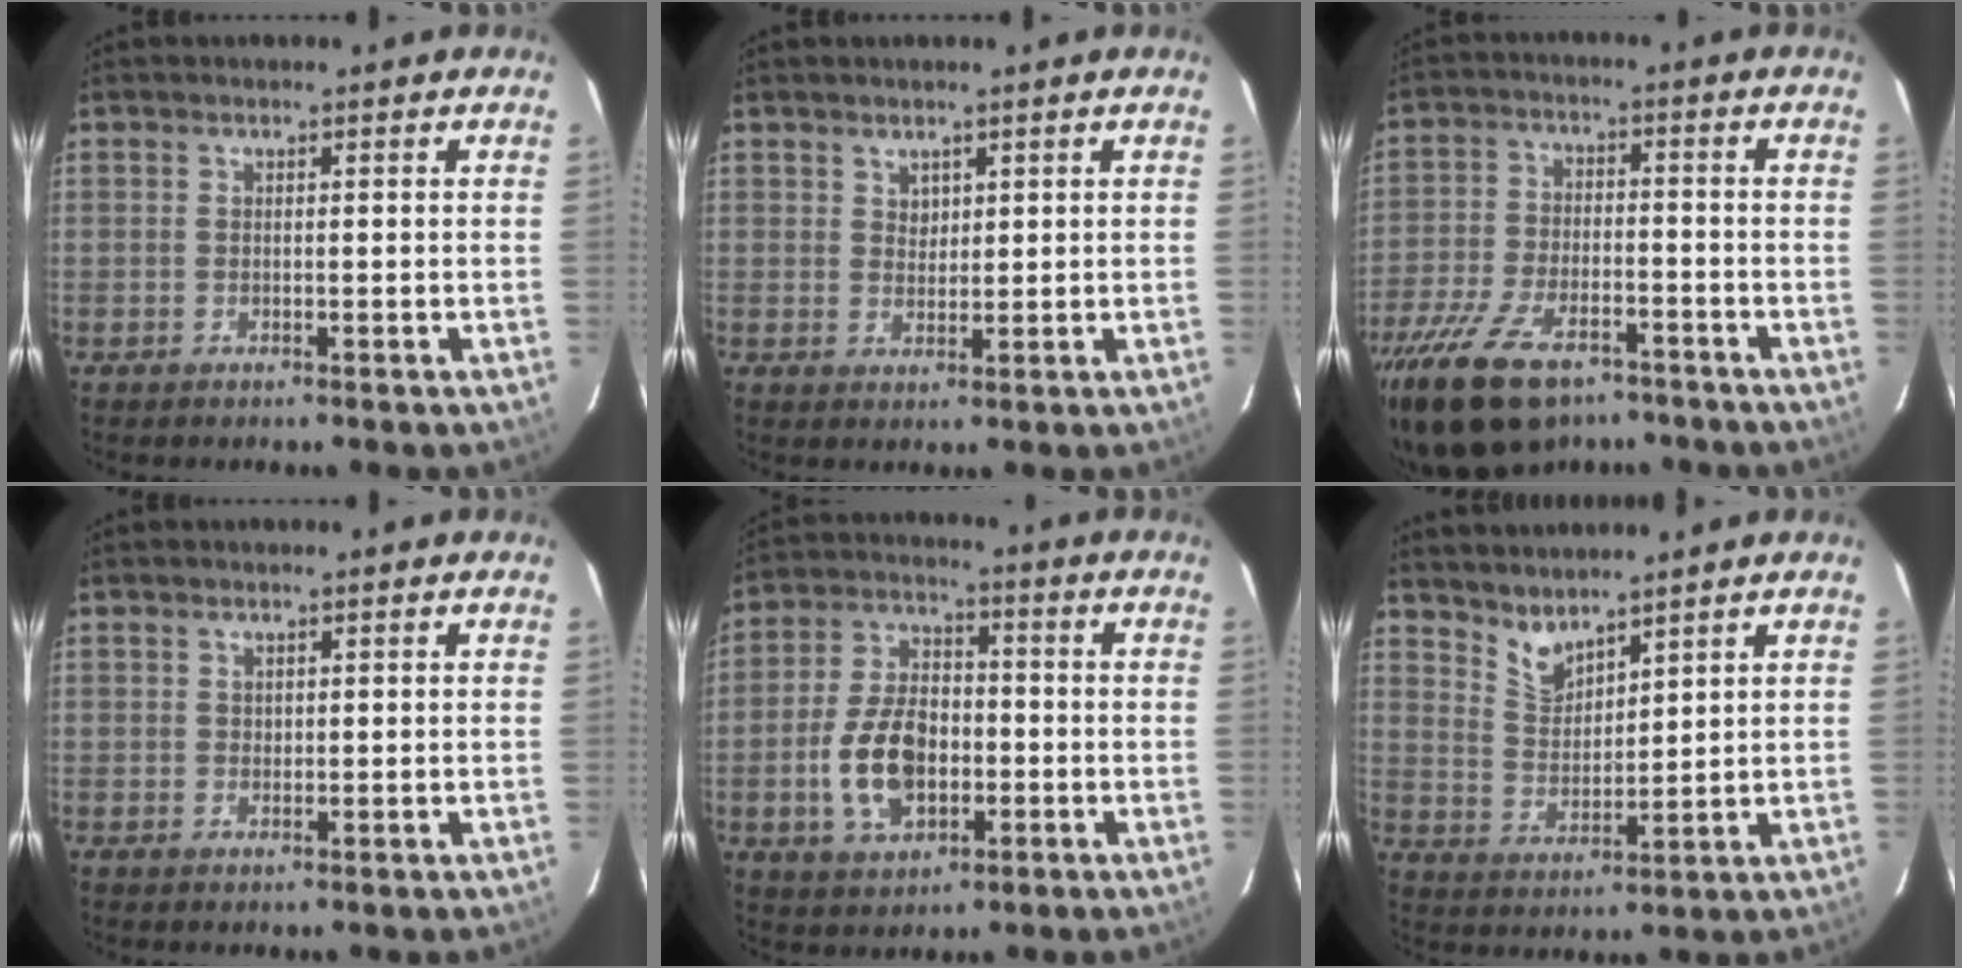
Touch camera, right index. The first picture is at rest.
{"total": 2.0, "force": [1.3, 1.5, 0.4], "torque": [-0.002, 0.003, 0.025]}
{"total": 16.3, "force": [-11.4, 7.6, 8.7], "torque": [-0.197, -0.027, -0.201]}
{"total": 0.8, "force": [0.4, 0.6, 0.1], "torque": [0.001, 0.004, 0.007]}
{"total": 12.7, "force": [-3.1, 7.8, 9.5], "torque": [-0.193, 0.014, -0.044]}
{"total": 5.6, "force": [5.0, 1.7, 2.0], "torque": [-0.033, -0.005, 0.102]}